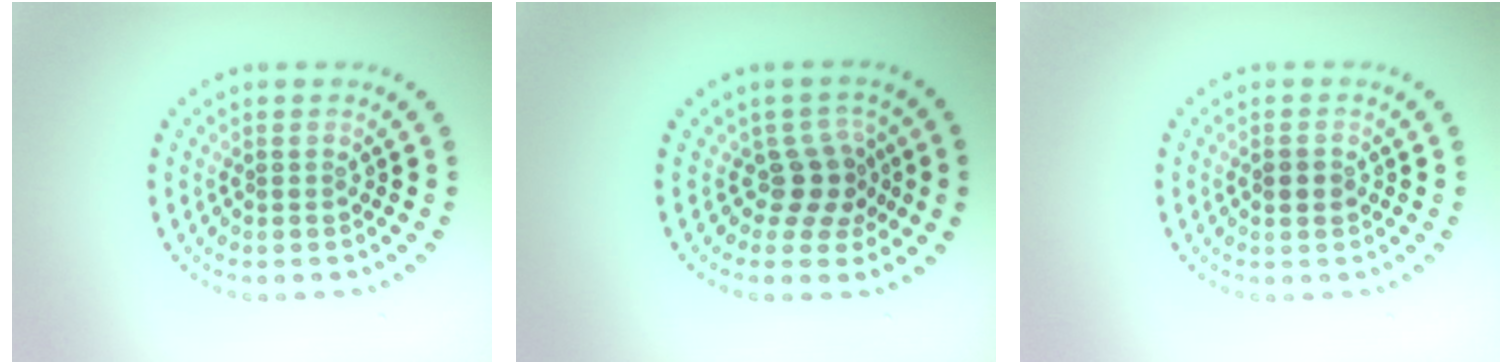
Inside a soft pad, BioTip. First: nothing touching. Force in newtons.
{"total": 2.8, "press": 2.3, "slide": 1.6}
{"total": 1.7, "press": 1.7, "slide": 0.1}